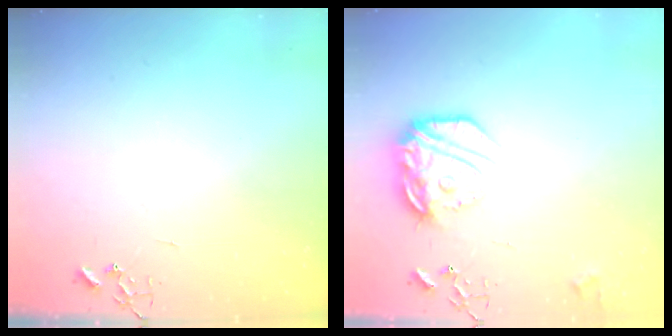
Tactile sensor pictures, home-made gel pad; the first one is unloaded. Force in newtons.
{"total": 17.4, "press": 17.3, "slide": 1.2}